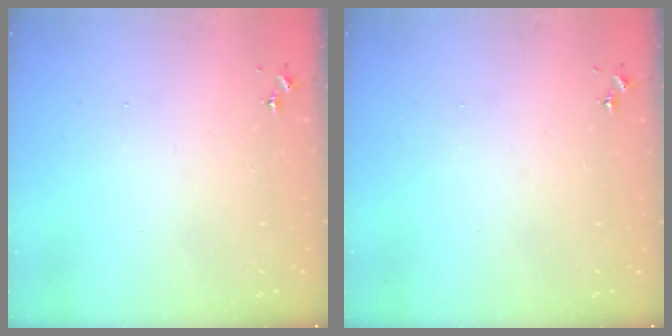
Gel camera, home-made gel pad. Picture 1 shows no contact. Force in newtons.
{"total": 0.0}